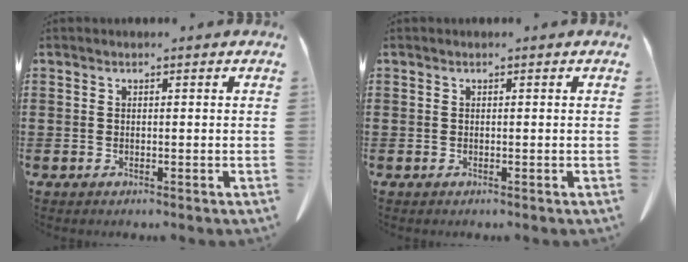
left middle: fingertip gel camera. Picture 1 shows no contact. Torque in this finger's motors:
{"motor_torque": [-0.54, -1.59, 0.04, 0.01]}